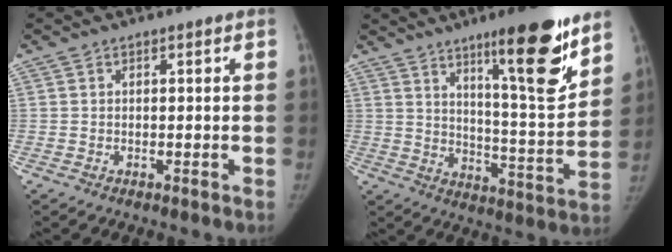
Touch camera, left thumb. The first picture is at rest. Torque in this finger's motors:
{"motor_torque": [1.37, -0.54, 1.51, -1.25, 0.37]}